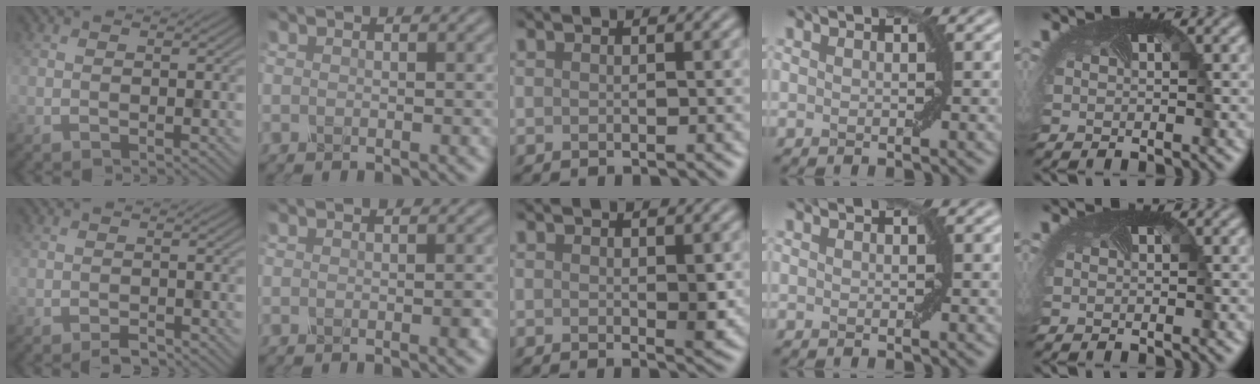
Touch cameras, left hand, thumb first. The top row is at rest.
{"thumb": {"total": 1.2, "force": [-1.1, 0.3, 0.3], "torque": [-0.004, 0.003, -0.019]}, "index": {"total": 1.0, "force": [-0.5, 0.2, 0.9], "torque": [-0.009, 0.002, -0.001]}, "middle": {"total": 1.3, "force": [0.3, 0.1, 1.2], "torque": [-0.020, -0.006, 0.007]}}